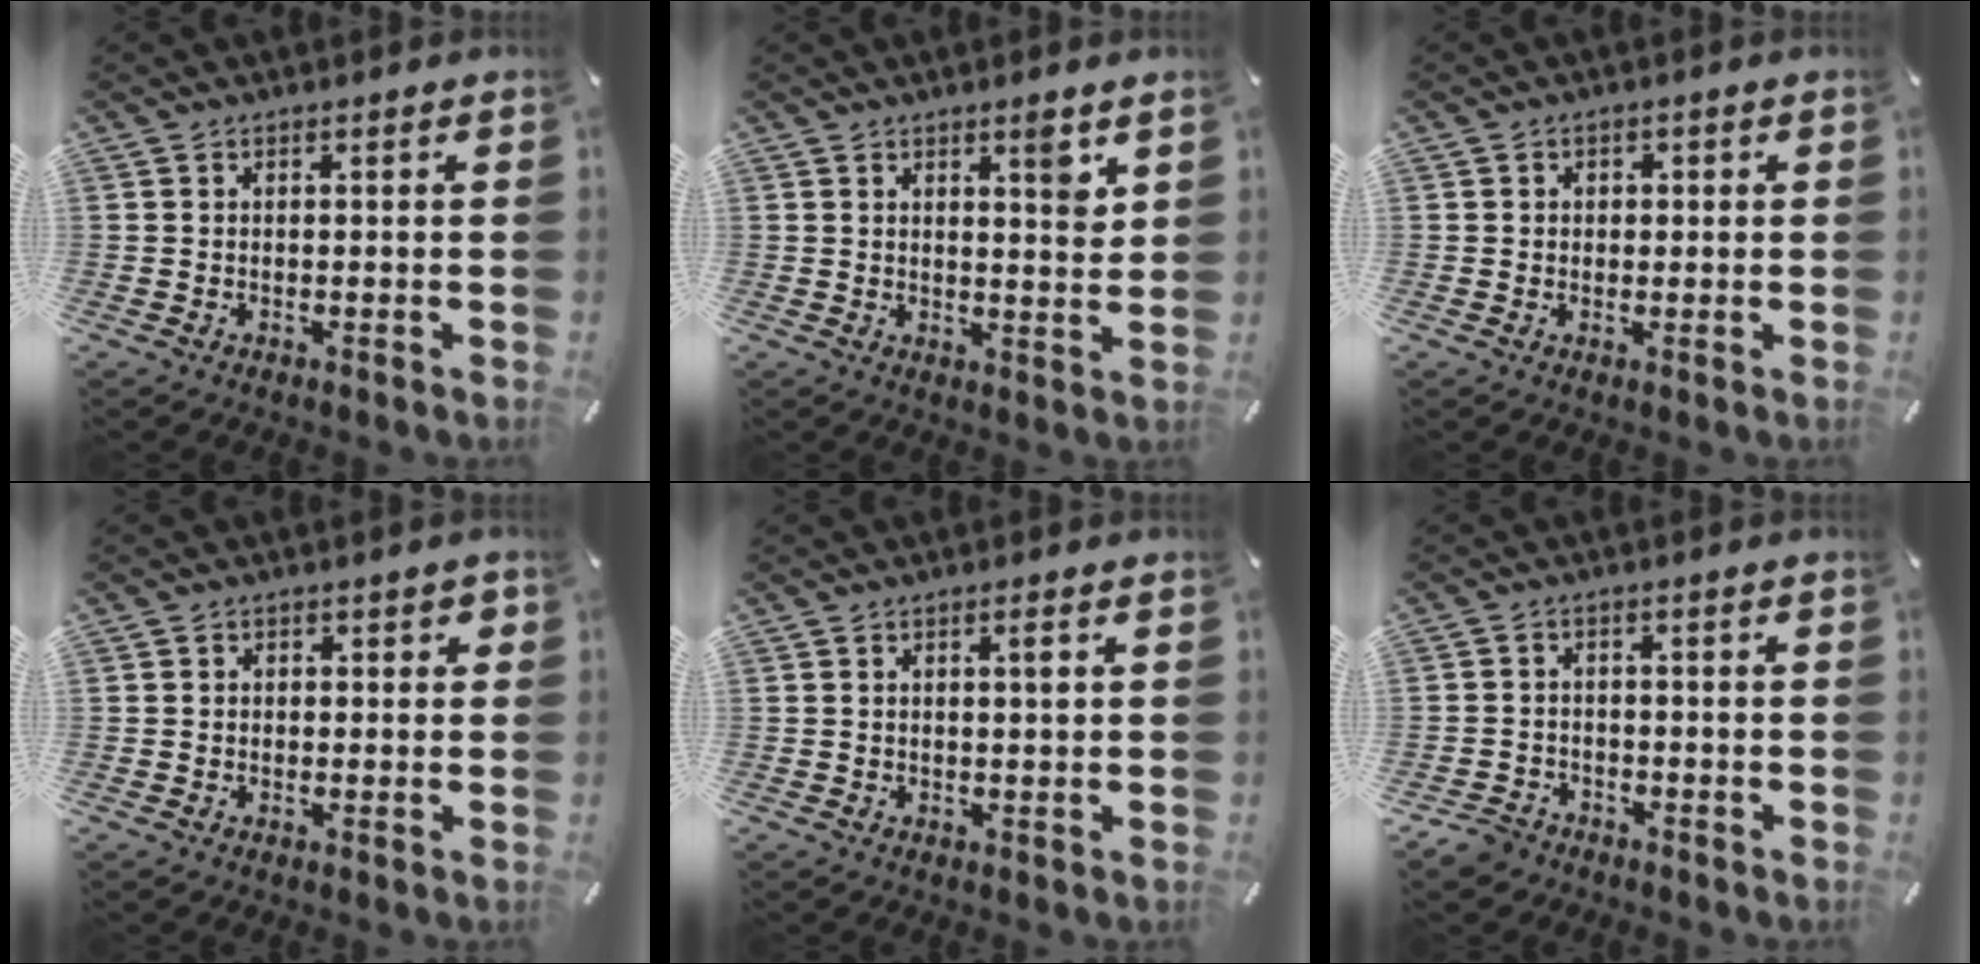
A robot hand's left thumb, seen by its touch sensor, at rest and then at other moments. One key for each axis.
{"total": 5.4, "fx": 3.1, "fy": 1.2, "fz": 4.2, "tx": -0.049, "ty": -0.025, "tz": 0.044}
{"total": 1.6, "fx": -0.1, "fy": 1.5, "fz": 0.4, "tx": -0.003, "ty": 0.003, "tz": -0.007}
{"total": 1.6, "fx": -0.3, "fy": 1.4, "fz": 0.7, "tx": -0.005, "ty": 0.004, "tz": -0.009}
{"total": 2.0, "fx": 0.6, "fy": 0.3, "fz": 1.9, "tx": -0.037, "ty": 0.002, "tz": 0.008}
{"total": 4.0, "fx": -3.0, "fy": 2.5, "fz": 1.0, "tx": -0.027, "ty": 0.015, "tz": -0.060}